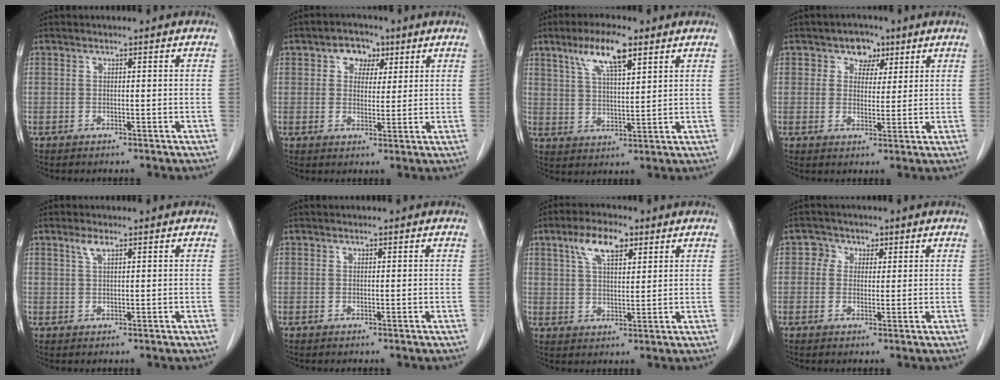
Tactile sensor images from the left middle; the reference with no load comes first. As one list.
[{"total": 4.8, "force": [2.3, 3.4, 2.4], "torque": [-0.035, 0.015, 0.037]}, {"total": 8.8, "force": [5.2, 1.9, 6.8], "torque": [-0.132, 0.008, 0.096]}, {"total": 4.4, "force": [2.4, 3.3, 1.8], "torque": [-0.022, 0.009, 0.037]}, {"total": 1.9, "force": [1.2, 0.5, 1.4], "torque": [-0.033, 0.004, 0.027]}, {"total": 0.0}, {"total": 7.4, "force": [4.0, 2.9, 5.5], "torque": [-0.108, 0.015, 0.072]}, {"total": 2.9, "force": [1.0, 2.7, 0.7], "torque": [-0.007, 0.008, 0.012]}]